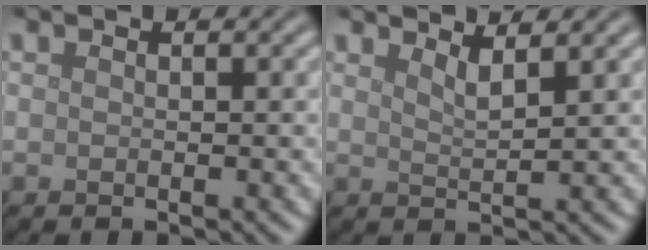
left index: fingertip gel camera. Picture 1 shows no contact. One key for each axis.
{"total": 2.2, "fx": 1.7, "fy": 0.5, "fz": 1.2, "tx": -0.012, "ty": 0.000, "tz": 0.027}